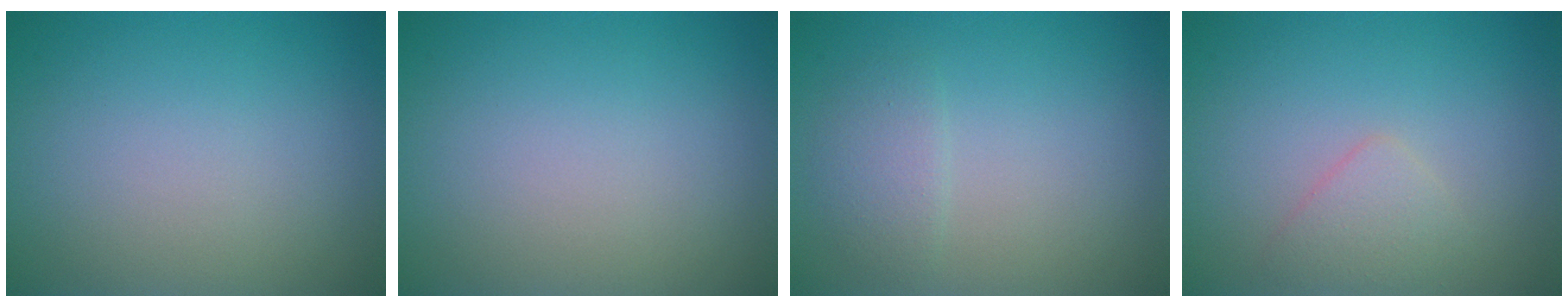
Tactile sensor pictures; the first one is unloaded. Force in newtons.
{"total": 0.0}
{"total": 1.5, "press": 1.5, "slide": 0.1}
{"total": 1.7, "press": 1.7, "slide": 0.0}